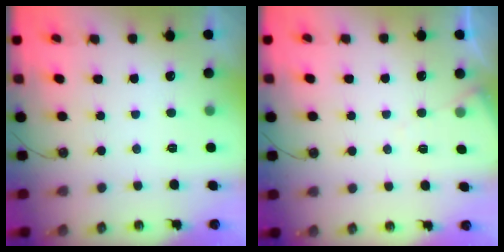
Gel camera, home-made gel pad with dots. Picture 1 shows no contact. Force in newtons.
{"total": 5.8, "press": 5.8, "slide": 0.7}